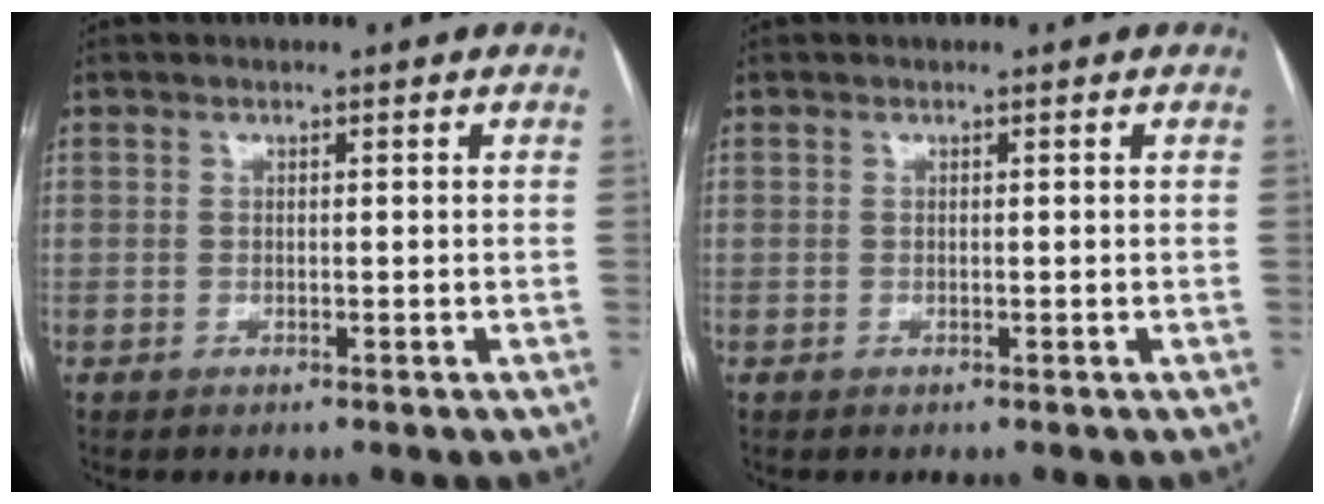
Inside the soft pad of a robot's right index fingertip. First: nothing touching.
{"total": 0.0}